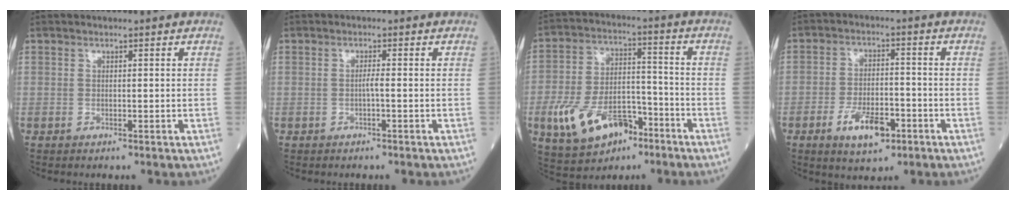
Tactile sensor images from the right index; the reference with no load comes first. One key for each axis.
{"total": 1.0, "fx": -0.3, "fy": -0.1, "fz": 0.9, "tx": -0.016, "ty": 0.001, "tz": -0.007}
{"total": 13.5, "fx": -6.7, "fy": 7.0, "fz": 9.4, "tx": -0.187, "ty": 0.009, "tz": -0.109}
{"total": 7.6, "fx": -3.7, "fy": 3.0, "fz": 5.9, "tx": -0.105, "ty": -0.005, "tz": -0.060}